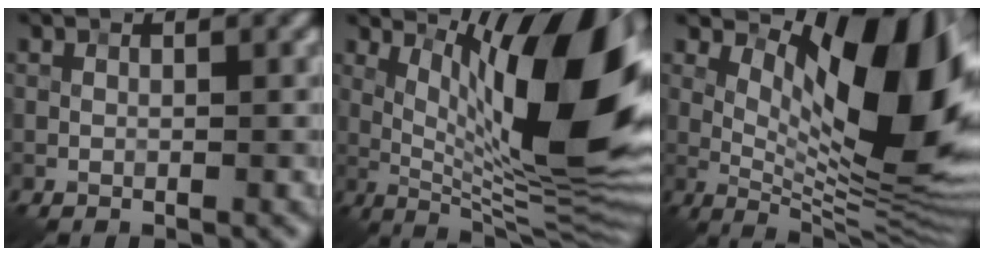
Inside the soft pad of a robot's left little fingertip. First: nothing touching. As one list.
[{"total": 15.1, "force": [3.6, 4.3, 14.1], "torque": [-0.176, 0.004, 0.058]}, {"total": 12.6, "force": [3.5, 4.9, 11.1], "torque": [-0.162, -0.001, 0.063]}]